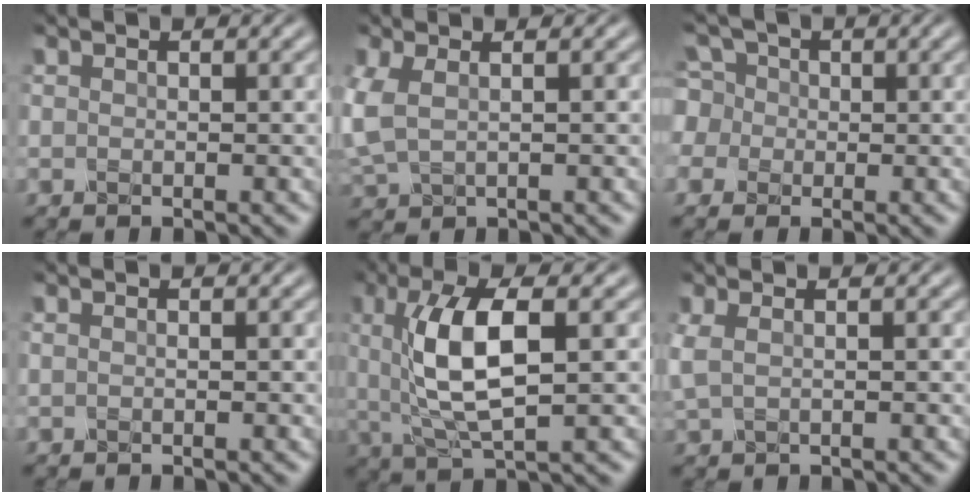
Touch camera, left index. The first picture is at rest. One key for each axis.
{"total": 2.7, "fx": 0.5, "fy": 1.5, "fz": 2.2, "tx": -0.069, "ty": 0.000, "tz": 0.013}
{"total": 6.1, "fx": 1.0, "fy": 5.5, "fz": 2.2, "tx": -0.054, "ty": 0.038, "tz": -0.017}
{"total": 0.0}
{"total": 7.7, "fx": 1.1, "fy": 2.6, "fz": 7.1, "tx": -0.141, "ty": -0.001, "tz": 0.020}
{"total": 1.8, "fx": 0.6, "fy": 0.8, "fz": 1.5, "tx": -0.040, "ty": 0.006, "tz": 0.011}